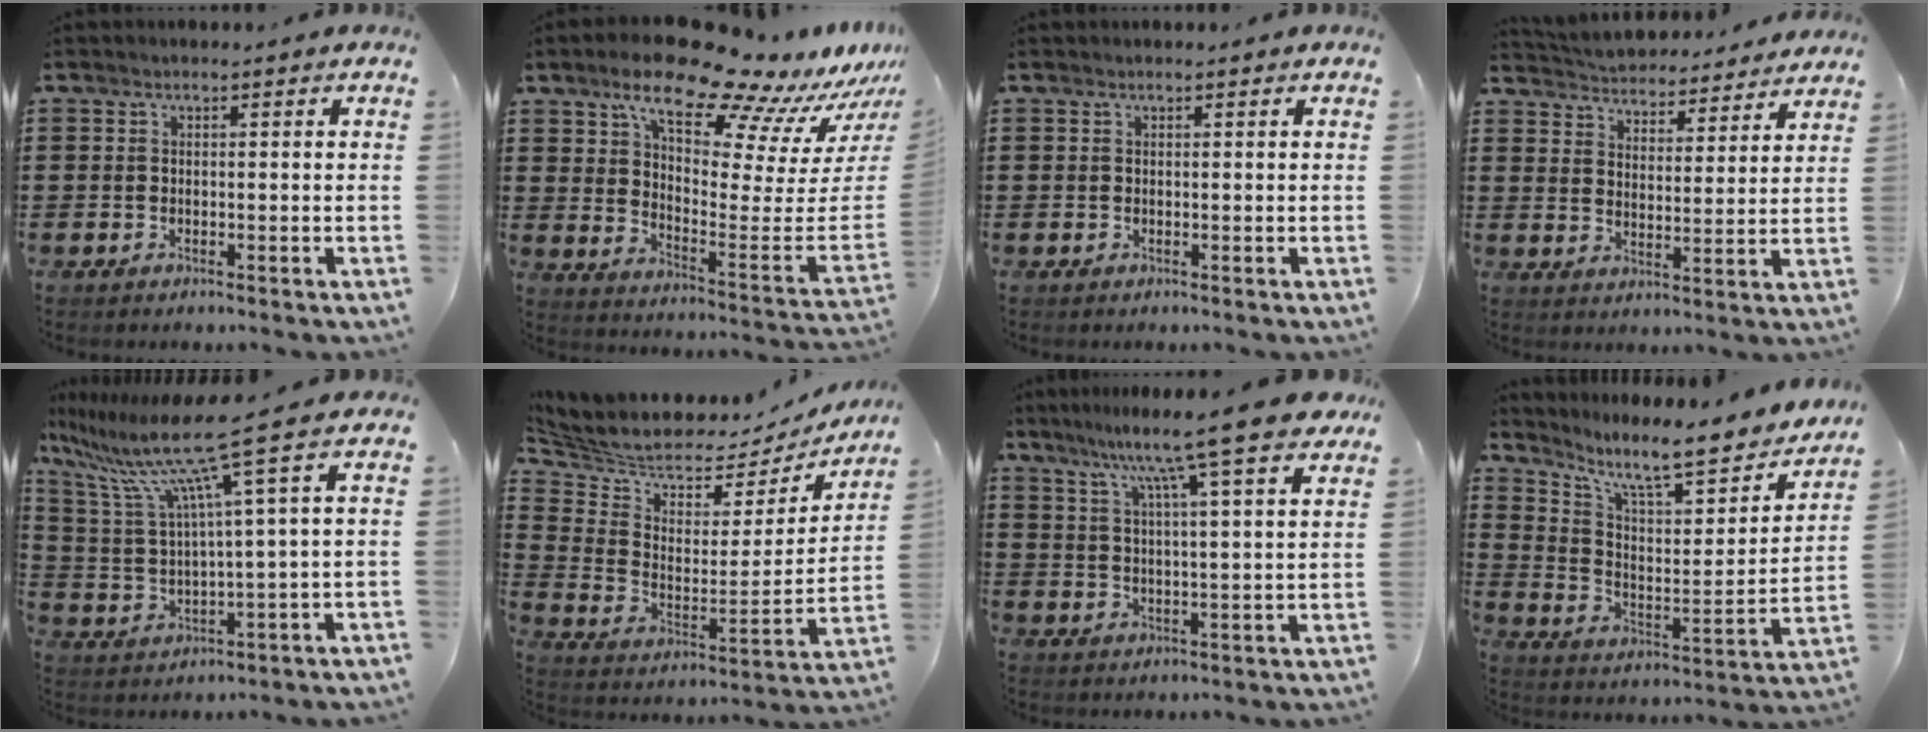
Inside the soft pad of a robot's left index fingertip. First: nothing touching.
{"total": 15.3, "force": [12.5, 3.9, 8.0], "torque": [-0.139, -0.099, 0.205]}
{"total": 0.0}
{"total": 4.0, "force": [4.0, 0.2, -0.4], "torque": [-0.019, -0.035, 0.064]}
{"total": 11.6, "force": [7.2, -0.7, 9.0], "torque": [-0.216, -0.041, 0.107]}
{"total": 5.0, "force": [4.8, 1.6, 0.4], "torque": [-0.044, -0.051, 0.080]}
{"total": 10.1, "force": [8.1, -0.6, 6.0], "torque": [-0.128, -0.043, 0.129]}
{"total": 9.6, "force": [7.8, 1.4, 5.4], "torque": [-0.115, -0.063, 0.122]}